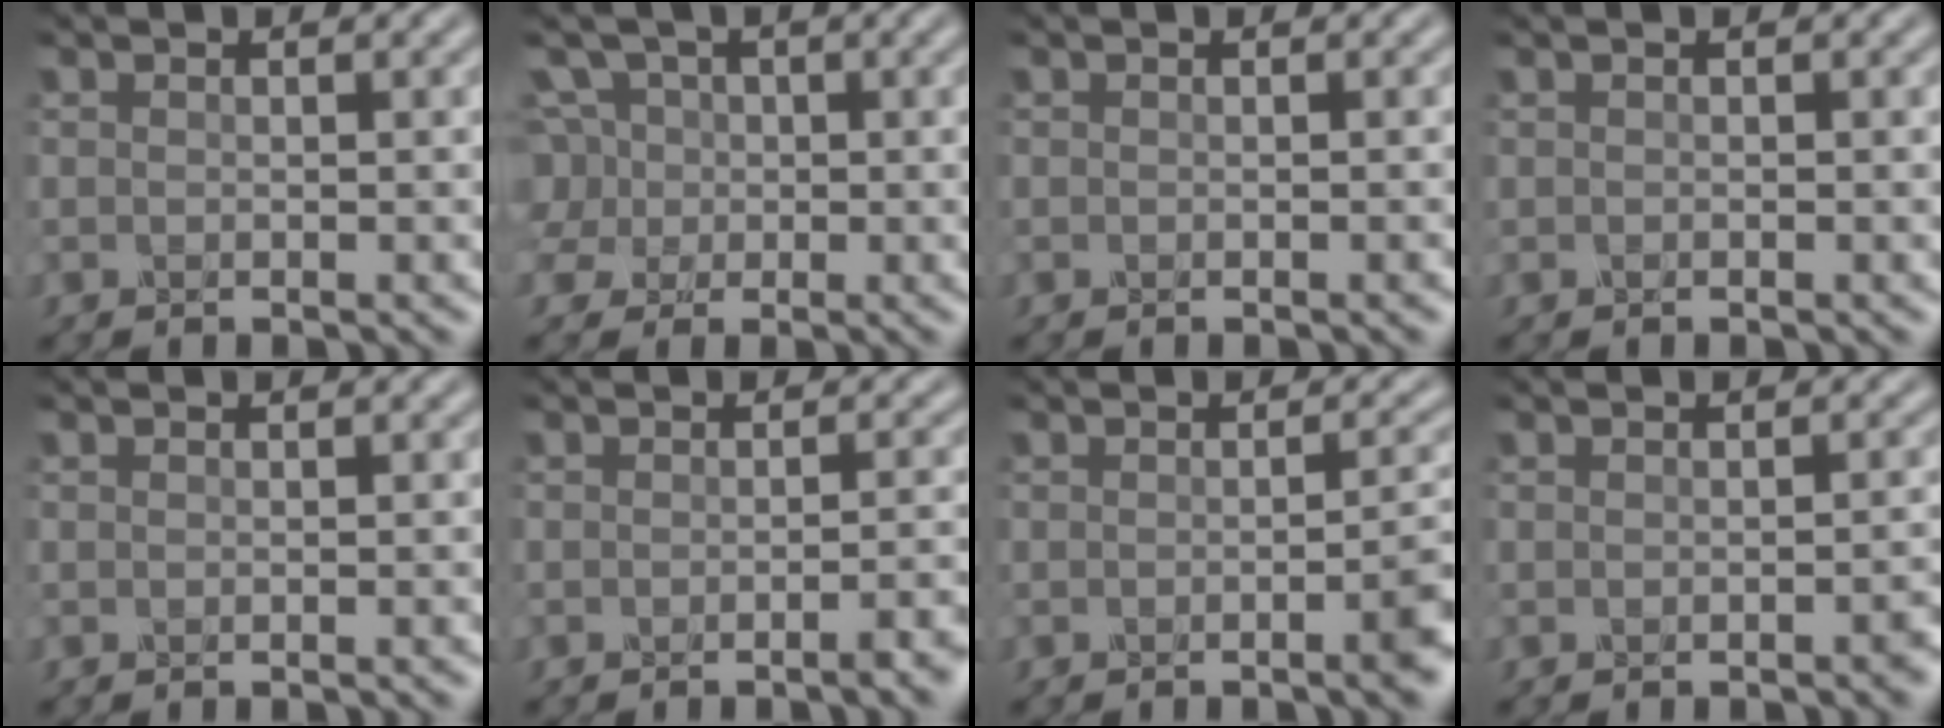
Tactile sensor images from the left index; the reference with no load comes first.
{"total": 5.4, "force": [1.0, 4.8, 2.4], "torque": [-0.049, 0.042, -0.013]}
{"total": 0.6, "force": [-0.2, 0.3, 0.5], "torque": [-0.003, -0.002, -0.002]}
{"total": 0.0}
{"total": 0.9, "force": [-0.2, 0.4, 0.8], "torque": [-0.003, -0.003, -0.002]}
{"total": 3.8, "force": [-1.9, 1.3, 3.0], "torque": [-0.017, 0.007, -0.027]}
{"total": 4.3, "force": [-1.4, 1.5, 3.8], "torque": [-0.032, -0.003, -0.019]}
{"total": 1.7, "force": [-1.0, 0.5, 1.3], "torque": [-0.012, 0.002, -0.013]}